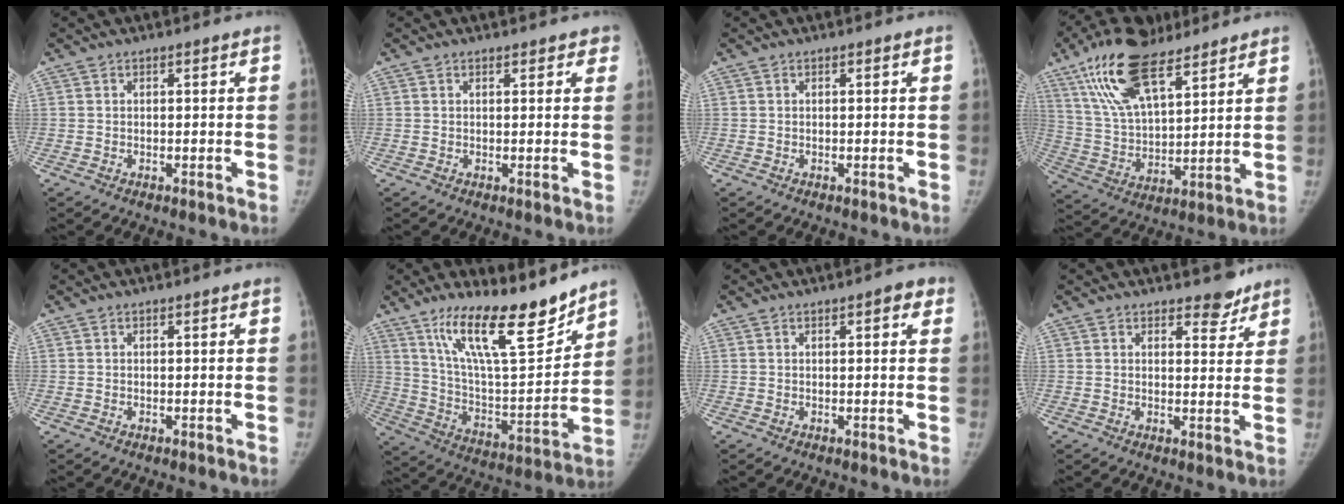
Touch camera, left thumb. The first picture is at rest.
{"total": 2.0, "force": [1.5, 1.1, 0.8], "torque": [0.017, -0.001, 0.010]}
{"total": 0.0}
{"total": 18.5, "force": [11.8, 7.5, 12.2], "torque": [-0.210, -0.030, 0.225]}
{"total": 0.0}
{"total": 20.1, "force": [14.7, 4.9, 12.8], "torque": [-0.179, -0.089, 0.260]}
{"total": 2.9, "force": [1.3, 1.0, 2.4], "torque": [-0.019, 0.001, 0.011]}
{"total": 4.0, "force": [3.3, 1.9, 1.3], "torque": [0.009, -0.023, 0.045]}